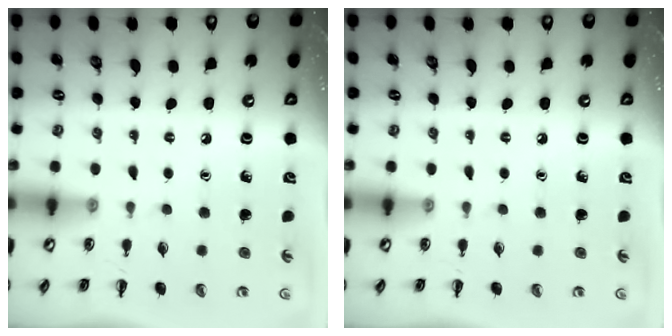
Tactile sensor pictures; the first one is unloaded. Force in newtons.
{"total": 0.0}